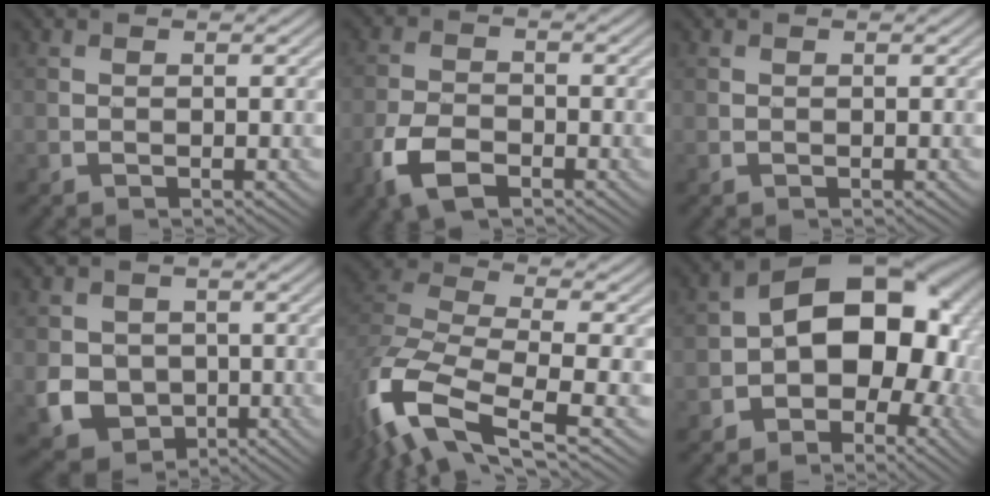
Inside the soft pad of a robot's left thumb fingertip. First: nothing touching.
{"total": 6.3, "force": [-3.5, 3.3, 4.0], "torque": [-0.090, -0.008, -0.077]}
{"total": 0.0}
{"total": 6.4, "force": [-1.0, 5.7, 2.6], "torque": [-0.073, -0.021, -0.029]}
{"total": 13.2, "force": [-6.7, 5.6, 10.0], "torque": [-0.238, -0.025, -0.132]}
{"total": 12.9, "force": [-1.9, 8.7, 9.4], "torque": [-0.110, 0.014, -0.049]}